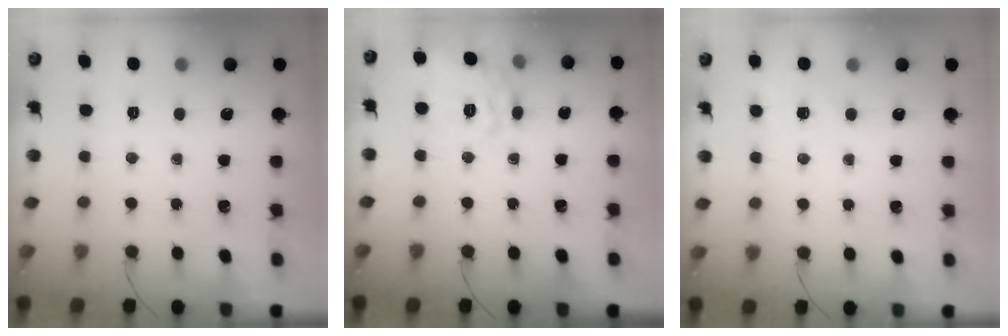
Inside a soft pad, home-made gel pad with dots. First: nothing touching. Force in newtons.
{"total": 8.0, "press": 8.0, "slide": 0.8}
{"total": 5.9, "press": 5.6, "slide": 1.7}